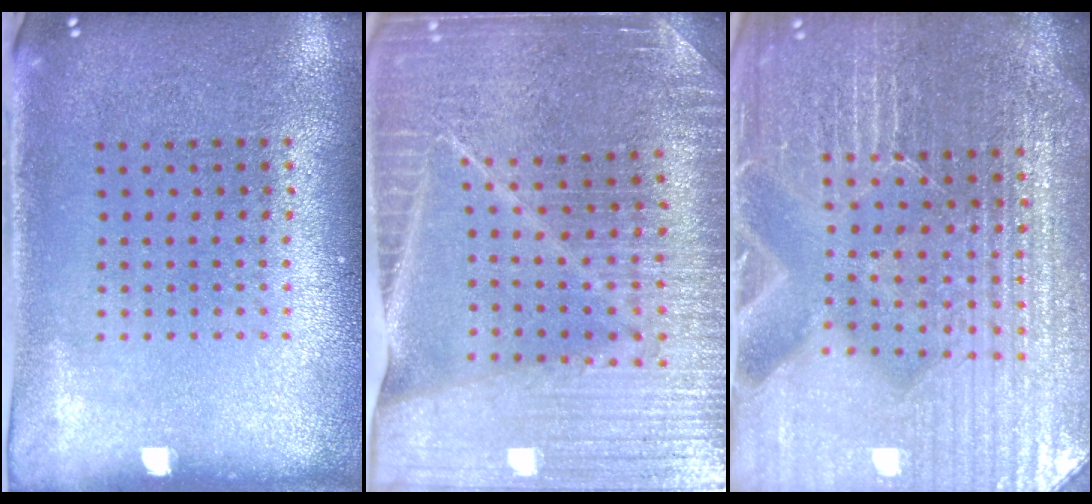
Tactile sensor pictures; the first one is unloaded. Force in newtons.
{"total": 4.0, "press": 3.8, "slide": 1.2}
{"total": 5.5, "press": 5.1, "slide": 2.2}